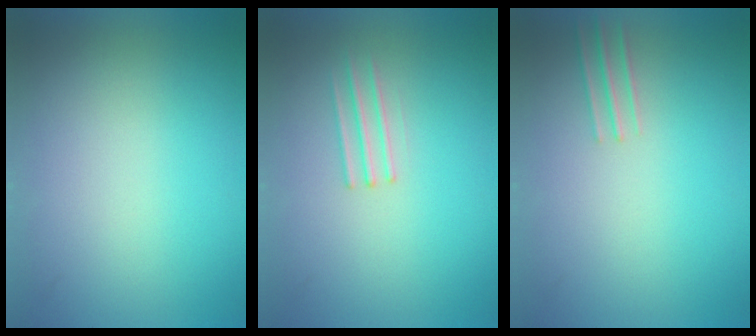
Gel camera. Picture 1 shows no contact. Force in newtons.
{"total": 1.2}
{"total": 1.1}